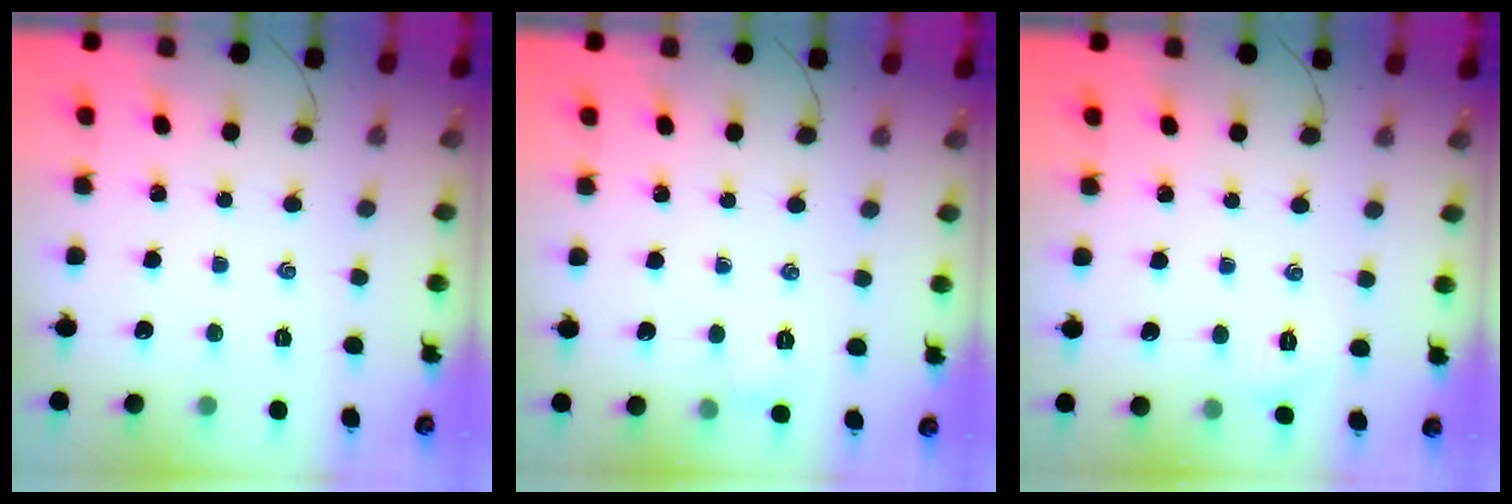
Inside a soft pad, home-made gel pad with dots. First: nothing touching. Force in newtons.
{"total": 2.9, "press": 2.7, "slide": 1.0}
{"total": 2.5, "press": 2.4, "slide": 0.7}